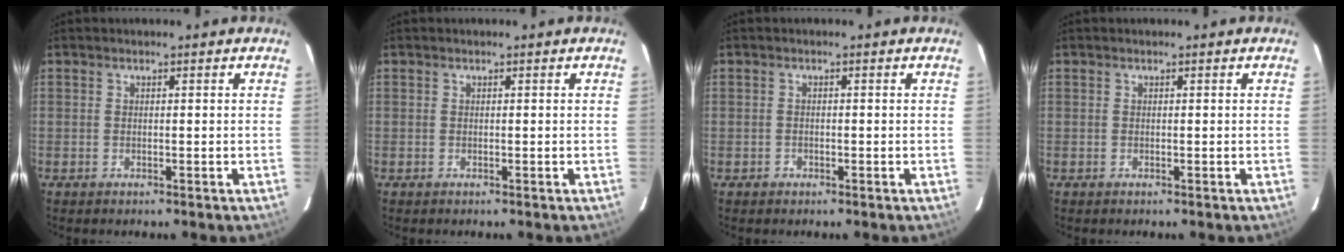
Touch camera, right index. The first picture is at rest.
{"total": 0.0}
{"total": 0.9, "force": [-0.6, 0.7, 0.0], "torque": [0.001, 0.004, -0.009]}
{"total": 0.0}